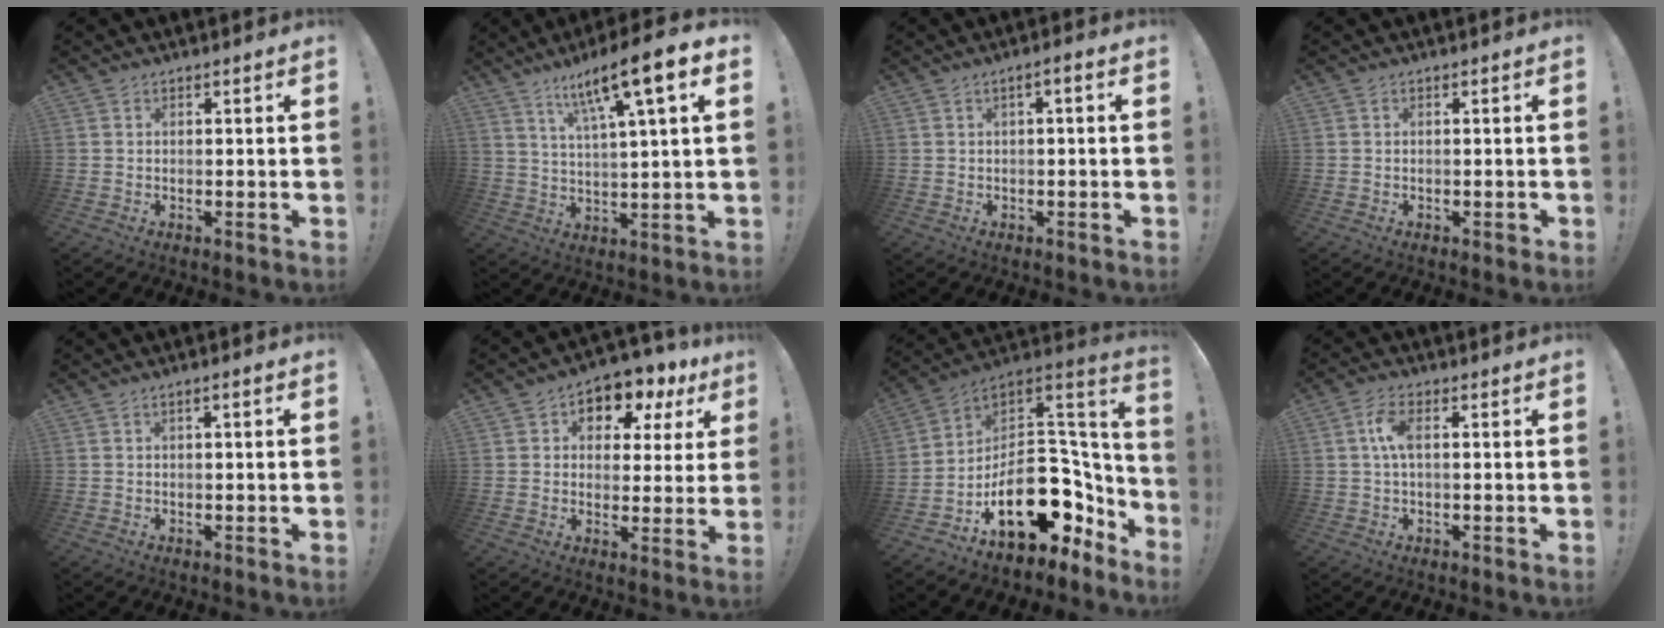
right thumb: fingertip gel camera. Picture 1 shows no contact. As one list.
[{"total": 12.4, "force": [6.9, 1.0, 10.3], "torque": [-0.171, -0.038, 0.101]}, {"total": 2.4, "force": [-0.8, 0.3, 2.2], "torque": [-0.039, 0.006, -0.015]}, {"total": 0.9, "force": [-0.3, 0.5, 0.6], "torque": [-0.009, 0.003, -0.005]}, {"total": 1.4, "force": [-0.2, 0.0, 1.3], "torque": [-0.025, 0.001, -0.005]}, {"total": 7.4, "force": [4.0, 5.3, 3.3], "torque": [-0.037, -0.034, 0.073]}, {"total": 23.9, "force": [-6.3, 15.8, 16.8], "torque": [-0.238, 0.025, -0.071]}, {"total": 5.8, "force": [0.5, 2.3, 5.3], "torque": [-0.098, 0.002, 0.009]}]